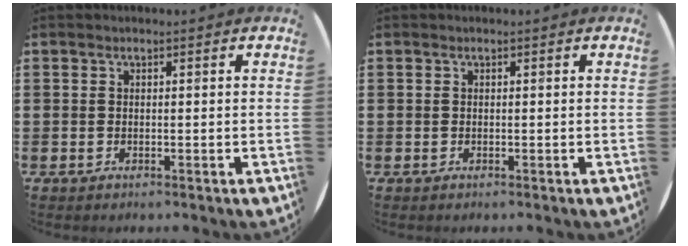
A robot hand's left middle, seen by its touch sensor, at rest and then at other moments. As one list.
[{"total": 0.0}]